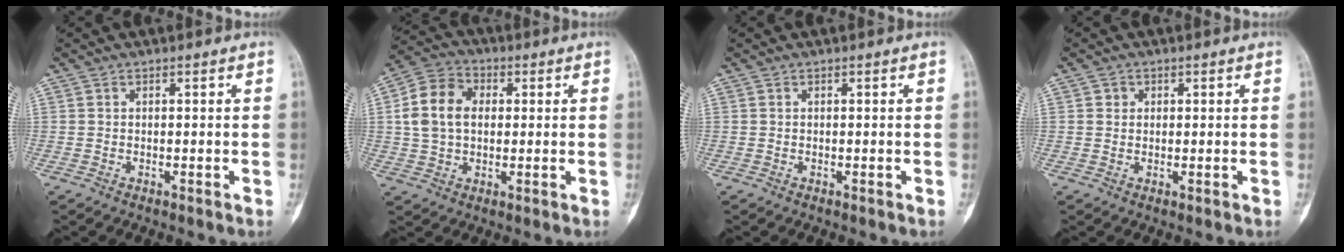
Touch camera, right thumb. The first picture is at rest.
{"total": 10.8, "force": [1.5, 7.9, 7.2], "torque": [-0.122, 0.020, 0.020]}
{"total": 0.0}
{"total": 1.5, "force": [0.5, 1.4, 0.3], "torque": [0.008, 0.001, 0.003]}